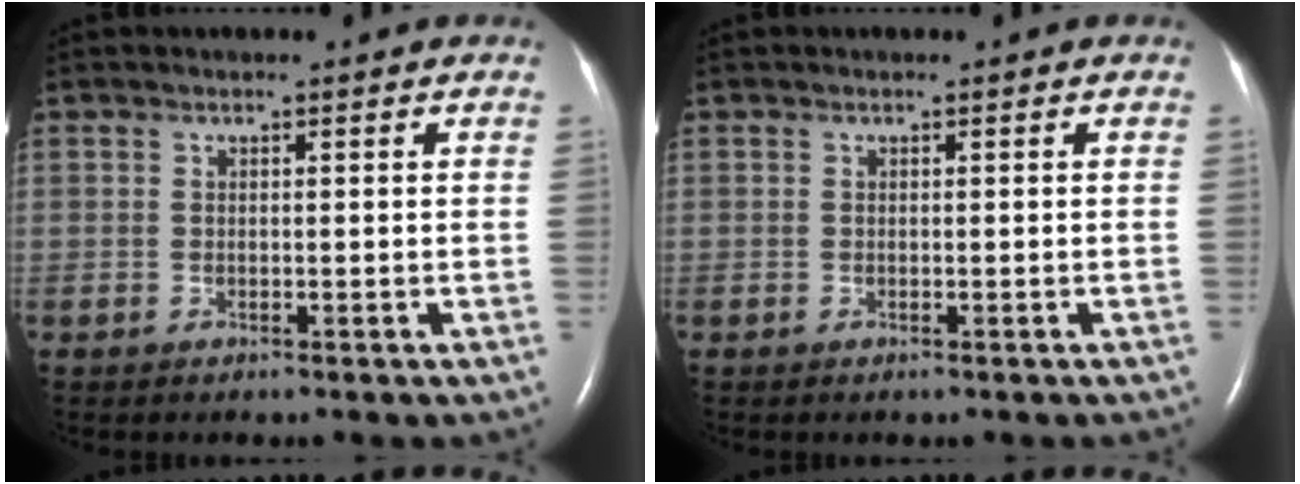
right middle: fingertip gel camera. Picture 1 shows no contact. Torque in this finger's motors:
{"motor_torque": [0.10, -0.11, 0.12, 0.03]}